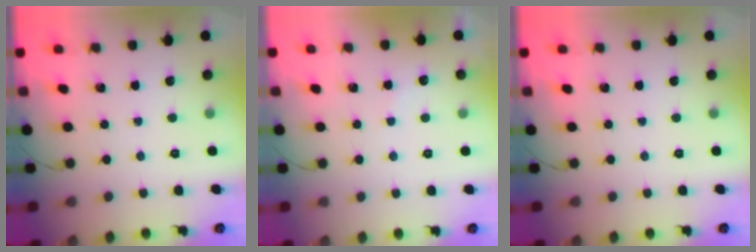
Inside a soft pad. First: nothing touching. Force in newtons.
{"total": 5.3, "press": 5.2, "slide": 1.0}
{"total": 0.0}